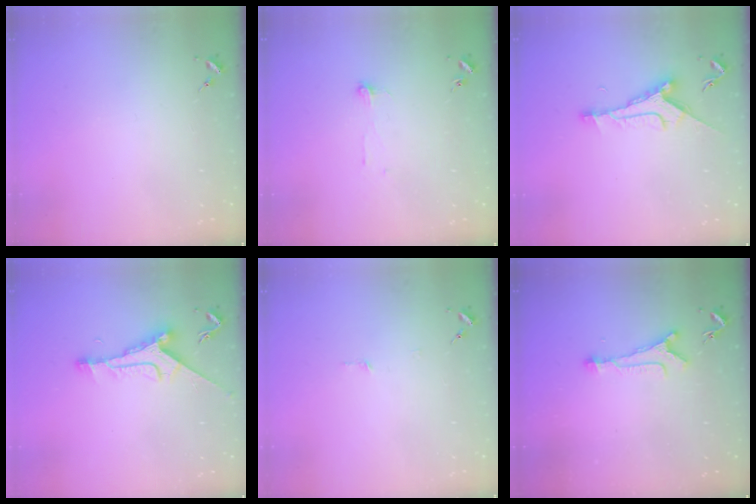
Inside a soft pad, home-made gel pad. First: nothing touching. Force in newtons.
{"total": 4.0, "press": 4.0, "slide": 0.3}
{"total": 9.1, "press": 9.1, "slide": 0.8}
{"total": 9.6, "press": 9.5, "slide": 0.6}
{"total": 2.7, "press": 2.7, "slide": 0.2}
{"total": 6.6, "press": 6.6, "slide": 0.5}